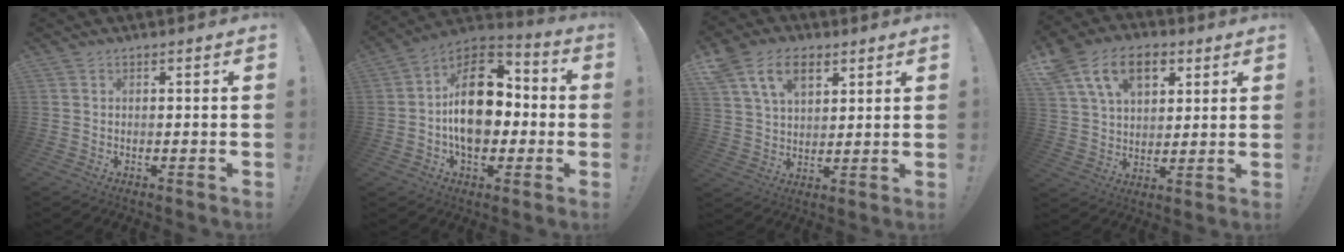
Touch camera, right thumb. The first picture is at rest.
{"total": 20.2, "force": [0.0, 13.6, 14.9], "torque": [-0.230, 0.018, 0.005]}
{"total": 13.3, "force": [6.9, 8.6, 7.4], "torque": [-0.126, -0.010, 0.134]}
{"total": 16.4, "force": [7.6, 11.2, 9.4], "torque": [-0.158, -0.015, 0.146]}